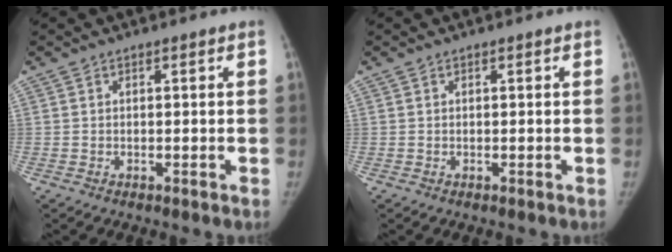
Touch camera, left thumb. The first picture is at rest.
{"total": 0.0}